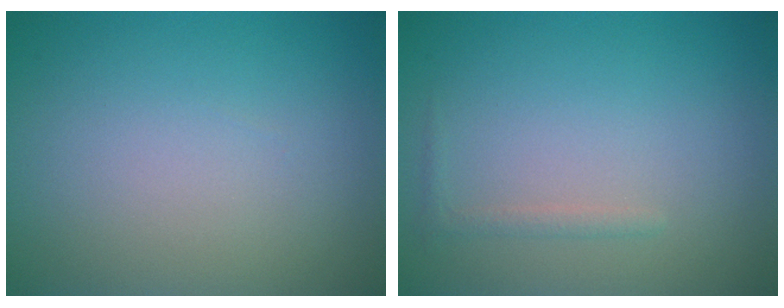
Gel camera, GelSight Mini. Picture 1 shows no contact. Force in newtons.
{"total": 0.8, "press": 0.8, "slide": 0.0}